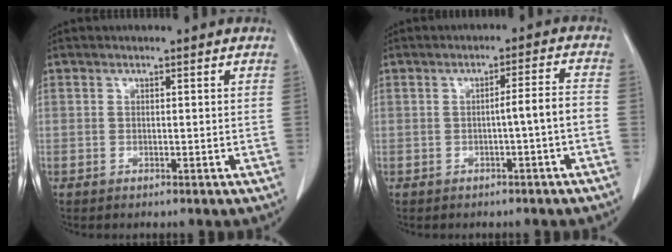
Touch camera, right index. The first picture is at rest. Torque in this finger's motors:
{"motor_torque": [0.61, -0.30, 0.24, 0.05]}